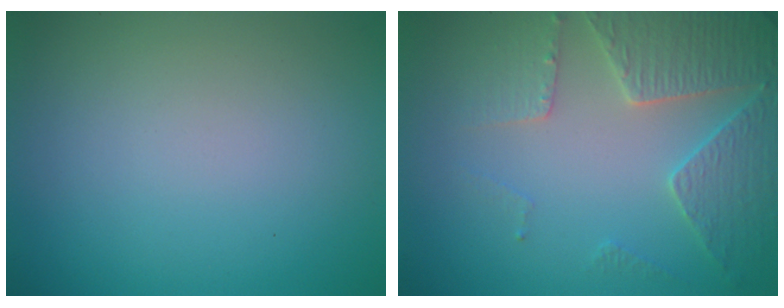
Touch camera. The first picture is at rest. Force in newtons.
{"total": 4.3, "press": 4.3, "slide": 0.6}